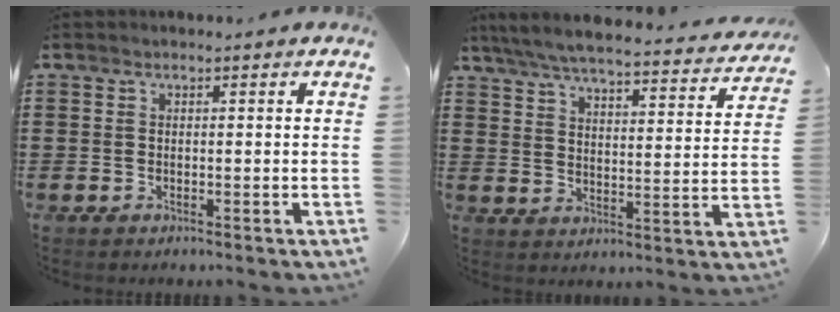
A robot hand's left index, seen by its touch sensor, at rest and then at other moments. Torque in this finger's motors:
{"motor_torque": [1.60, -0.53, 0.36, 0.09]}